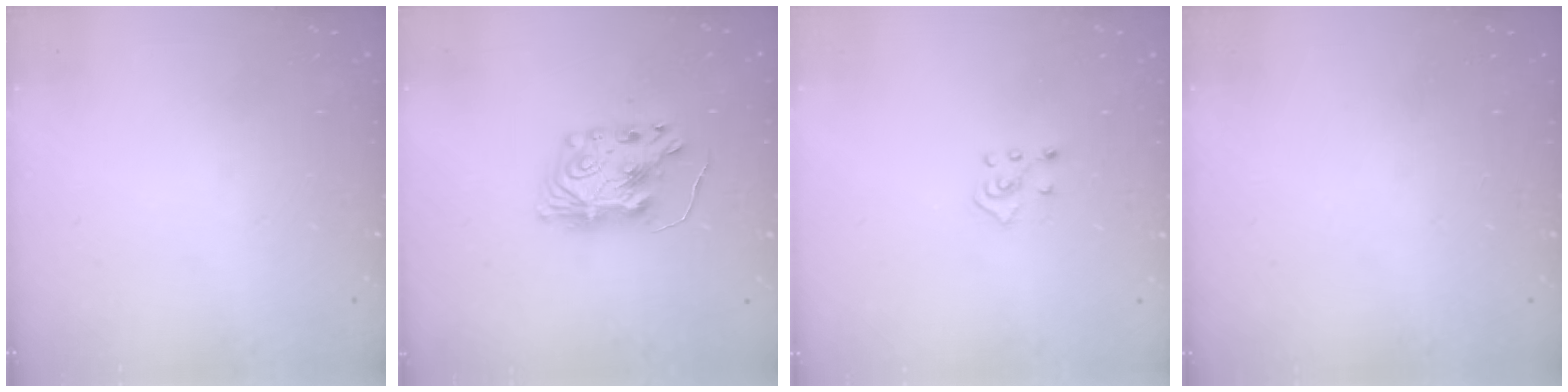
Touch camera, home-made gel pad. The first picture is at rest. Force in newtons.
{"total": 9.0, "press": 9.0, "slide": 0.5}
{"total": 2.3, "press": 2.3, "slide": 0.5}
{"total": 0.0}